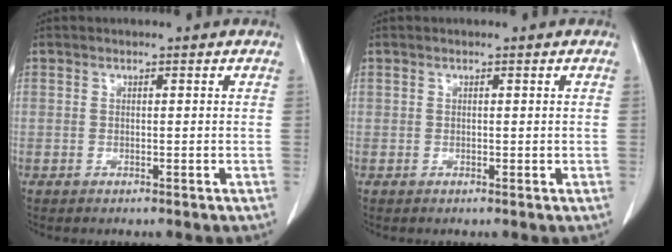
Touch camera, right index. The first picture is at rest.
{"total": 0.0}